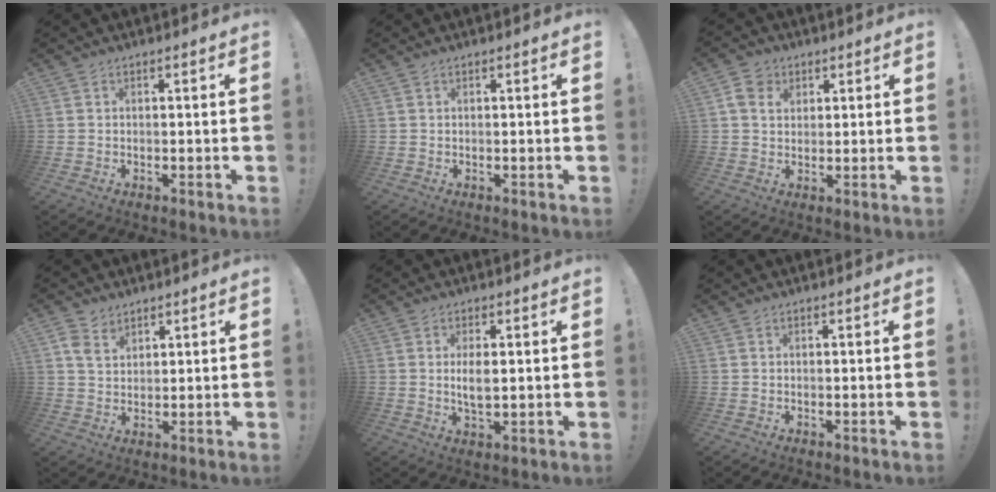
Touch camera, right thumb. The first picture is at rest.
{"total": 0.0}
{"total": 6.9, "force": [2.9, 5.2, 3.5], "torque": [-0.074, 0.000, 0.055]}
{"total": 5.7, "force": [3.8, 3.5, 2.3], "torque": [-0.037, -0.016, 0.073]}
{"total": 4.5, "force": [0.6, 2.0, 4.0], "torque": [-0.070, -0.006, 0.006]}
{"total": 0.0}